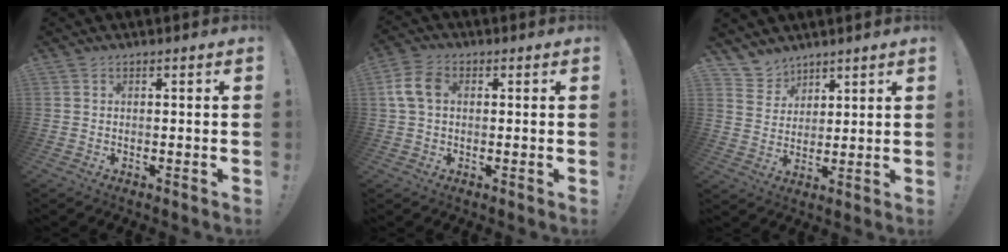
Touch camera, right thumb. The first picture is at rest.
{"total": 8.0, "force": [1.2, 5.4, 5.8], "torque": [-0.127, 0.013, 0.027]}
{"total": 6.3, "force": [5.2, 3.6, -0.1], "torque": [-0.010, -0.043, 0.104]}